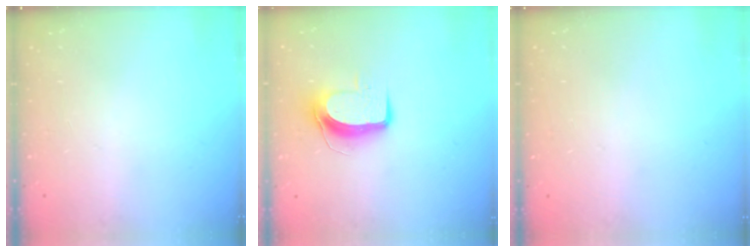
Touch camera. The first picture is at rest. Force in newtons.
{"total": 10.0, "press": 10.0, "slide": 1.0}
{"total": 0.0}